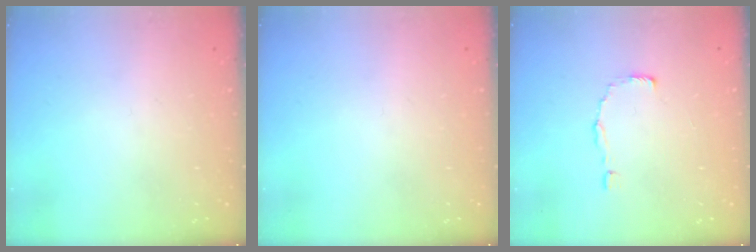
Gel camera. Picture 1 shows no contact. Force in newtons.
{"total": 0.0}
{"total": 2.0, "press": 2.0, "slide": 0.1}